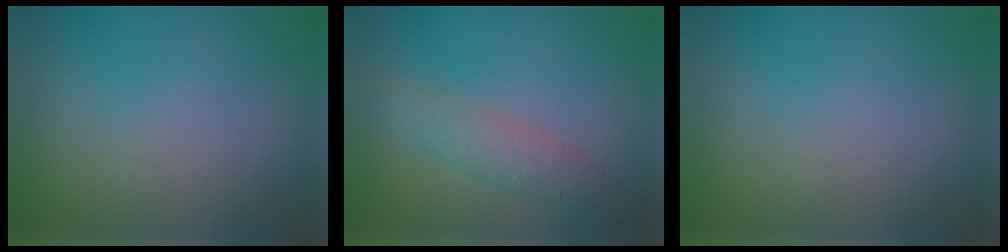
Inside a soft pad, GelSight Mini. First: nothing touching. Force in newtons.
{"total": 3.2, "press": 3.2, "slide": 0.2}
{"total": 0.0}